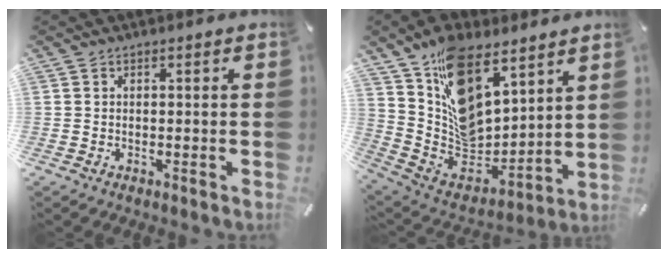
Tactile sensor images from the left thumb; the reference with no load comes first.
{"total": 16.0, "force": [9.5, 9.9, 8.2], "torque": [-0.146, -0.076, 0.182]}